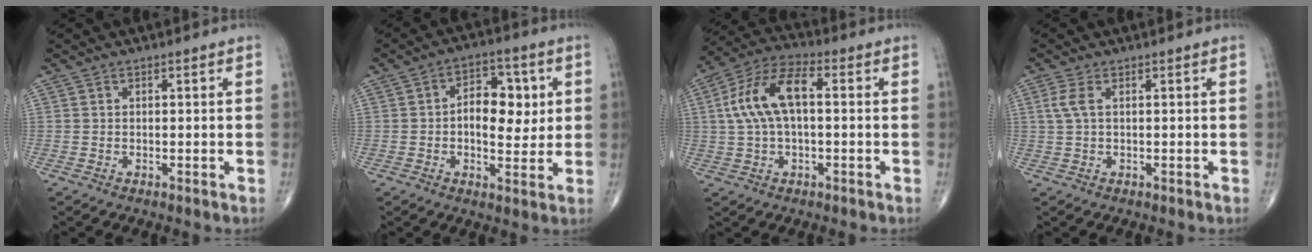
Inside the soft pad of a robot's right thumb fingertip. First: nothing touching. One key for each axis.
{"total": 10.3, "fx": 1.1, "fy": 6.2, "fz": 8.1, "tx": -0.080, "ty": 0.004, "tz": 0.015}
{"total": 12.2, "fx": 1.3, "fy": 5.9, "fz": 10.6, "tx": -0.218, "ty": 0.038, "tz": 0.020}
{"total": 2.7, "fx": 0.7, "fy": 1.1, "fz": 2.4, "tx": -0.071, "ty": 0.011, "tz": 0.018}